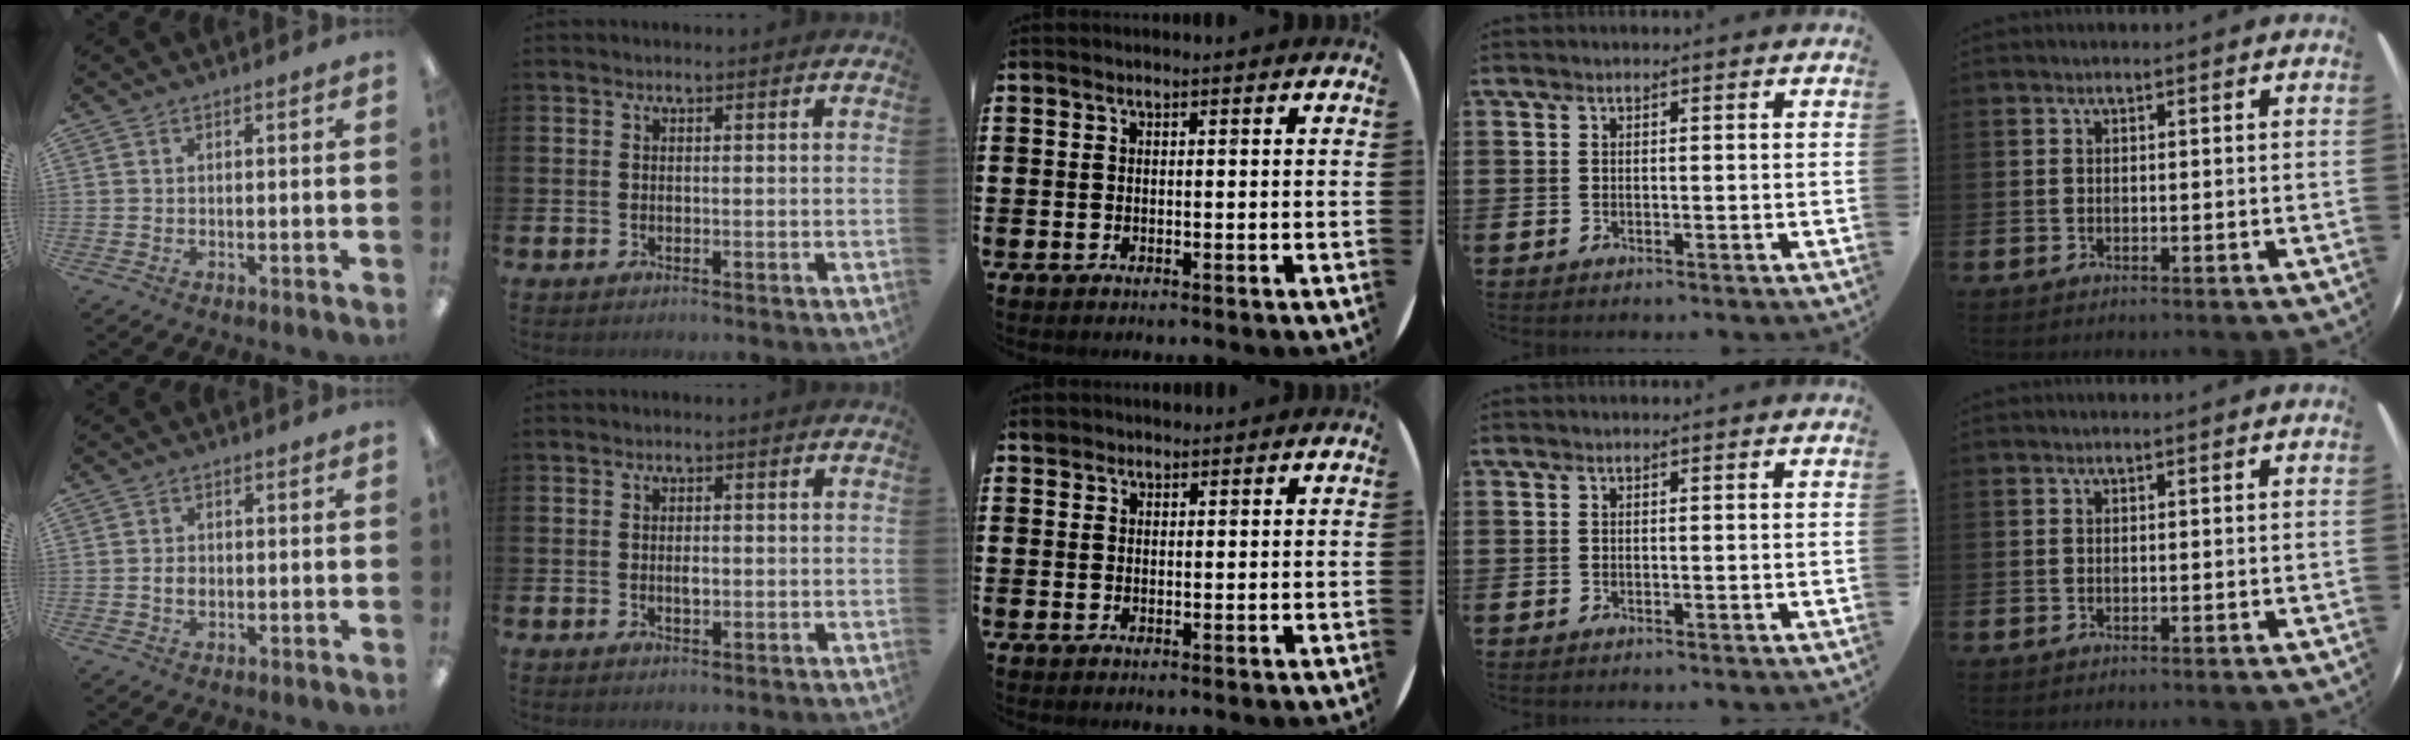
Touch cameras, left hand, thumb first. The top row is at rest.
{"thumb": {"total": 1.9, "force": [-0.1, 1.5, 1.2], "torque": [-0.021, 0.005, -0.003]}, "index": {"total": 1.2, "force": [0.0, 0.6, 1.1], "torque": [-0.007, -0.003, -0.005]}, "middle": {"total": 1.3, "force": [1.2, 0.6, 0.0], "torque": [0.006, 0.000, 0.021]}}